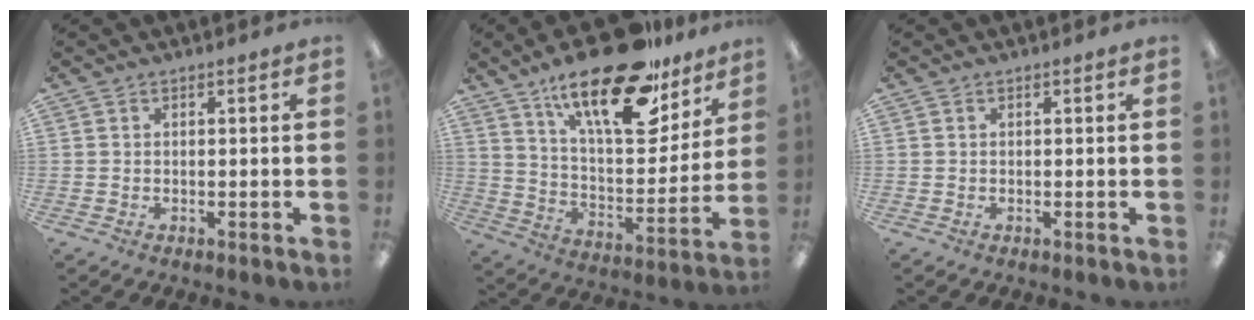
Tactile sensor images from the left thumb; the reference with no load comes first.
{"total": 23.6, "force": [17.1, 8.2, 14.1], "torque": [-0.221, -0.105, 0.287]}
{"total": 0.0}